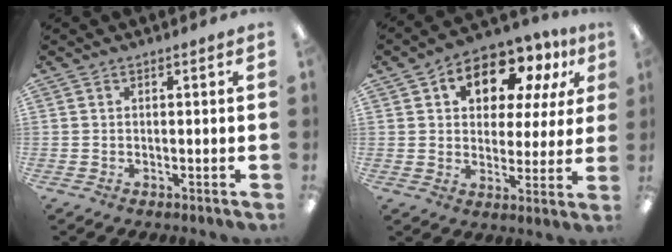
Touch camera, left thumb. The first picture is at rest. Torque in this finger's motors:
{"motor_torque": [0.34, 0.53, 0.25, -0.34, 0.10]}